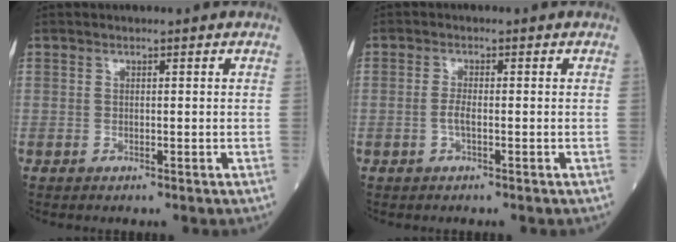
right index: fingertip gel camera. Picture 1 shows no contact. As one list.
[{"total": 1.6, "force": [-0.6, 0.2, 1.5], "torque": [-0.031, 0.001, -0.013]}]